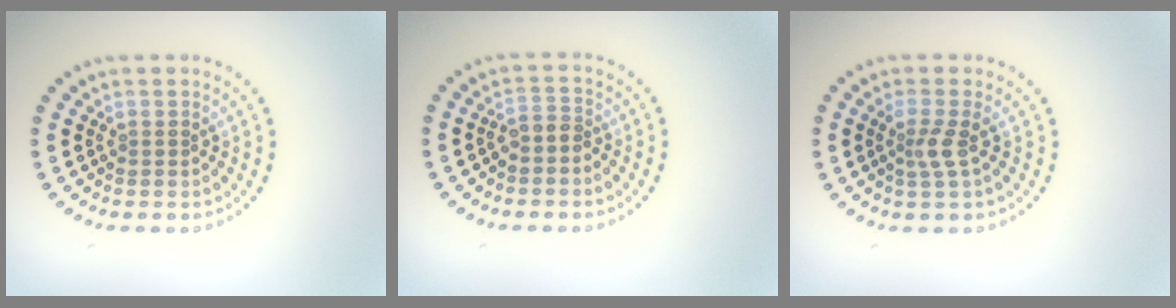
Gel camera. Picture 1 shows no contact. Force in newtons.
{"total": 1.7, "press": 1.4, "slide": 1.0}
{"total": 1.9, "press": 1.4, "slide": 1.3}